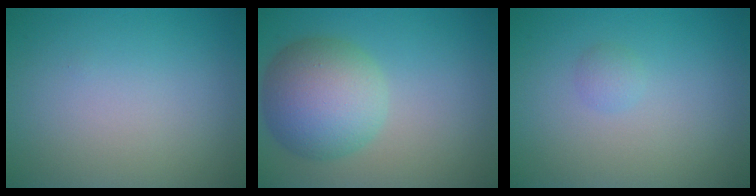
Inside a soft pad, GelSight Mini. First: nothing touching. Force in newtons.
{"total": 7.3, "press": 7.3, "slide": 0.4}
{"total": 0.9, "press": 0.9, "slide": 0.0}